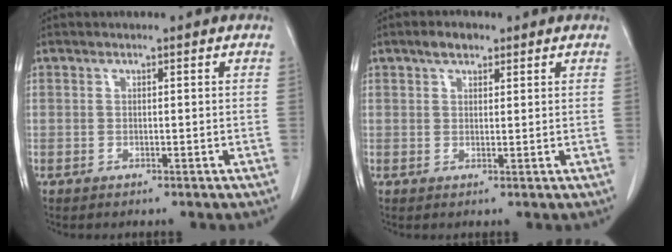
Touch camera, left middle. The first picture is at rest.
{"total": 2.8, "force": [1.9, 1.3, 1.5], "torque": [-0.031, 0.009, 0.032]}